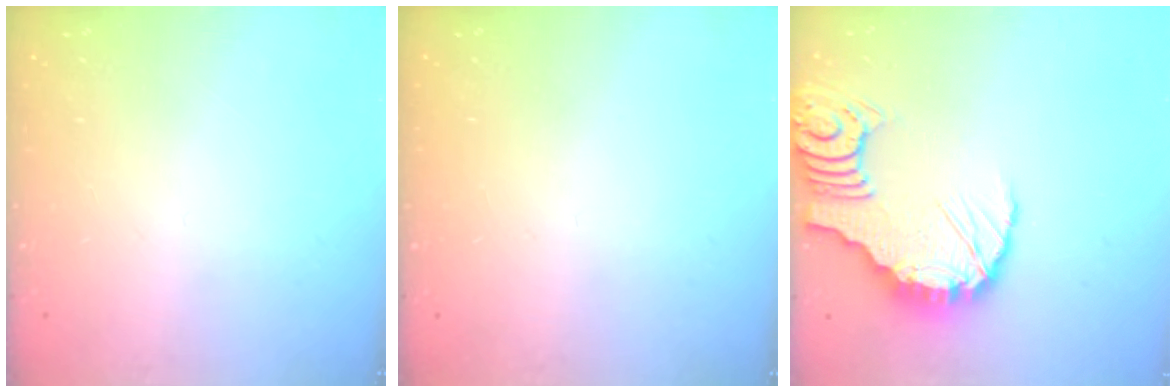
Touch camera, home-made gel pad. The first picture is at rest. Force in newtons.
{"total": 0.0}
{"total": 12.4, "press": 12.4, "slide": 0.8}